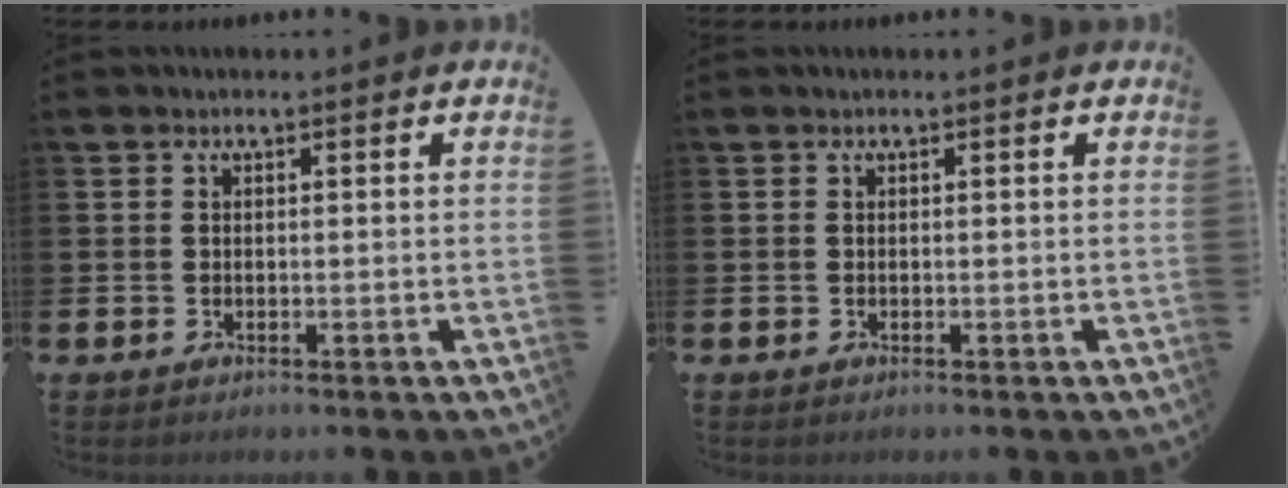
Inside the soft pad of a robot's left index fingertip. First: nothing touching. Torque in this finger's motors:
{"motor_torque": [0.13, 0.12, 0.01, 0.01]}